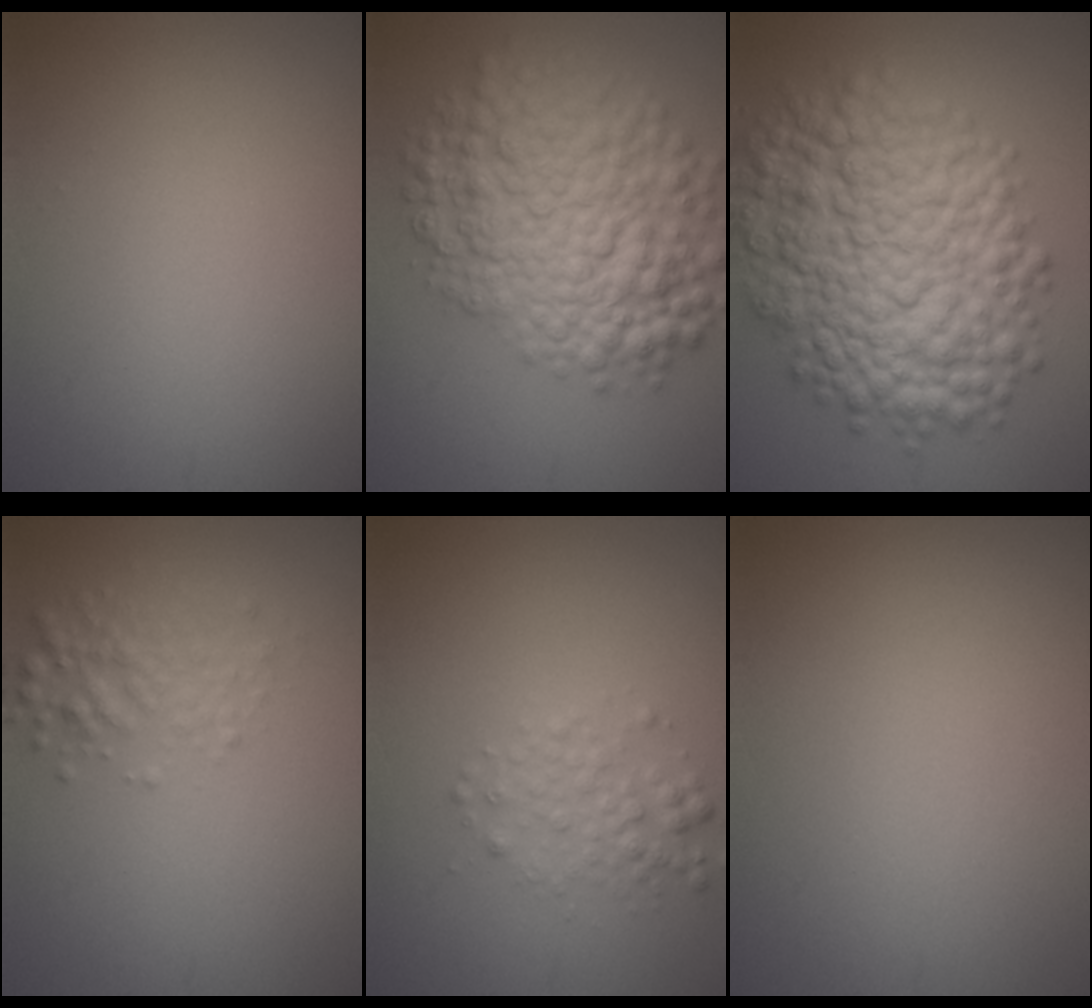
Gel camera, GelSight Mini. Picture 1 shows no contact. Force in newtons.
{"total": 9.7, "press": 9.7, "slide": 0.3}
{"total": 11.6, "press": 11.6, "slide": 0.2}
{"total": 2.4, "press": 2.4, "slide": 0.1}
{"total": 2.1, "press": 2.1, "slide": 0.1}
{"total": 0.0}